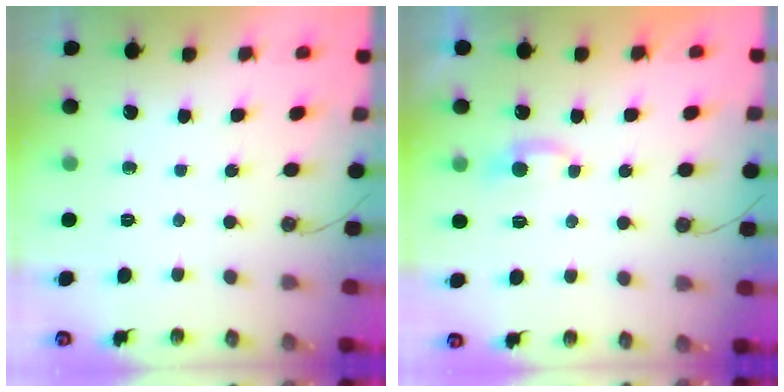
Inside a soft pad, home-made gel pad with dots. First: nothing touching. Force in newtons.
{"total": 2.1, "press": 2.0, "slide": 0.5}